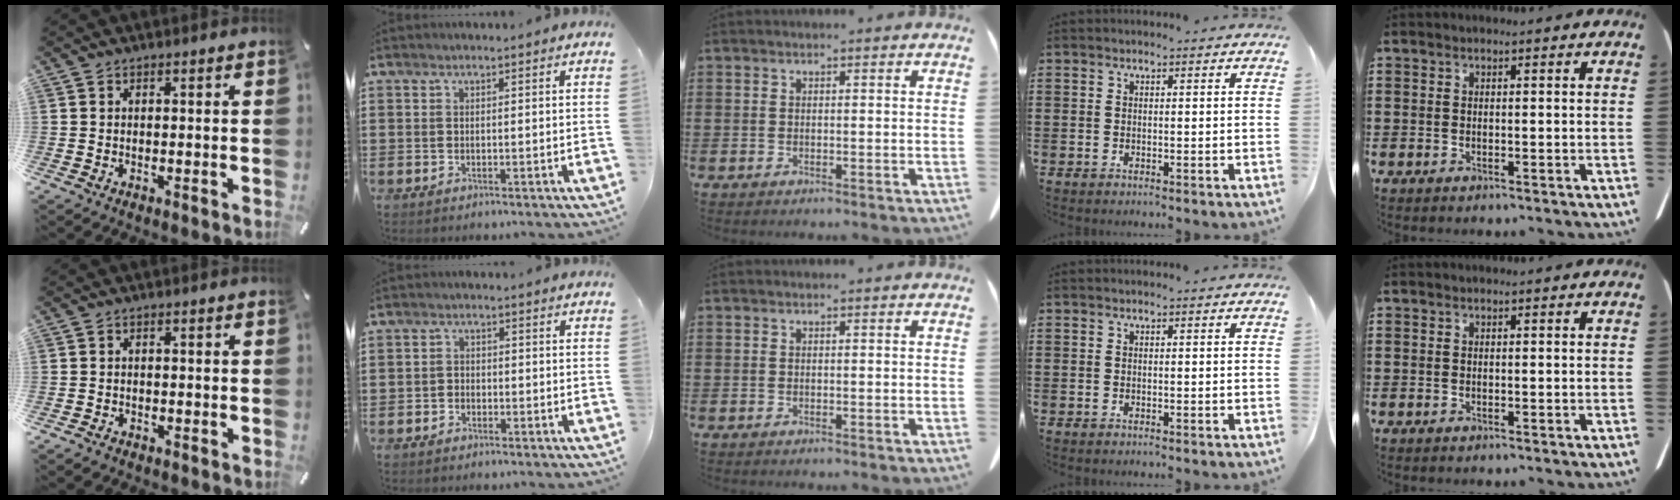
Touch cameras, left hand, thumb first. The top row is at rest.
{"thumb": {"total": 1.1, "force": [-0.8, 0.6, 0.3], "torque": [-0.006, 0.001, -0.018]}, "index": {"total": 1.5, "force": [-1.2, 0.9, -0.1], "torque": [-0.004, 0.004, -0.028]}}